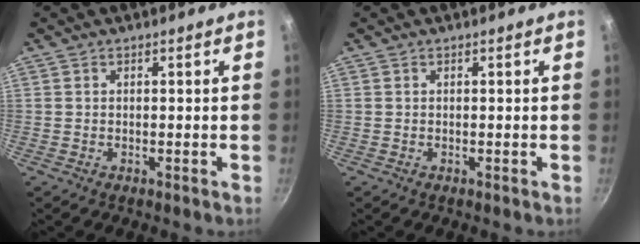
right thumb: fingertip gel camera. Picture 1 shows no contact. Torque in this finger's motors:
{"motor_torque": [-0.02, 0.02, -0.01, 0.16, 0.00]}